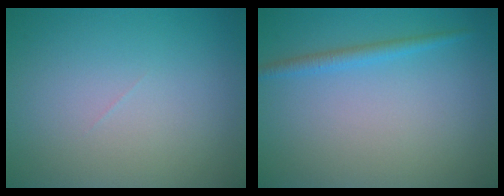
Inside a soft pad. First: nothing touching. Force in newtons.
{"total": 1.5, "press": 1.5, "slide": 0.1}